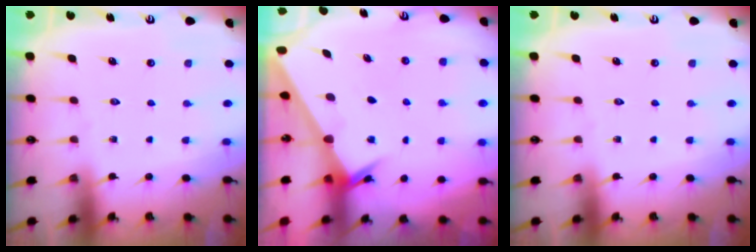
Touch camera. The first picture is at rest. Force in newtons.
{"total": 2.5, "press": 2.5, "slide": 0.2}
{"total": 0.0}